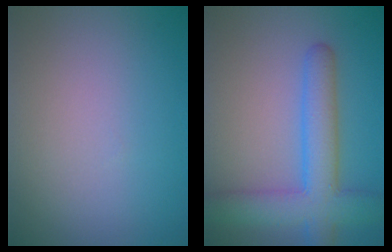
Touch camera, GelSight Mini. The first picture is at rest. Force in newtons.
{"total": 6.6, "press": 6.6, "slide": 0.4}